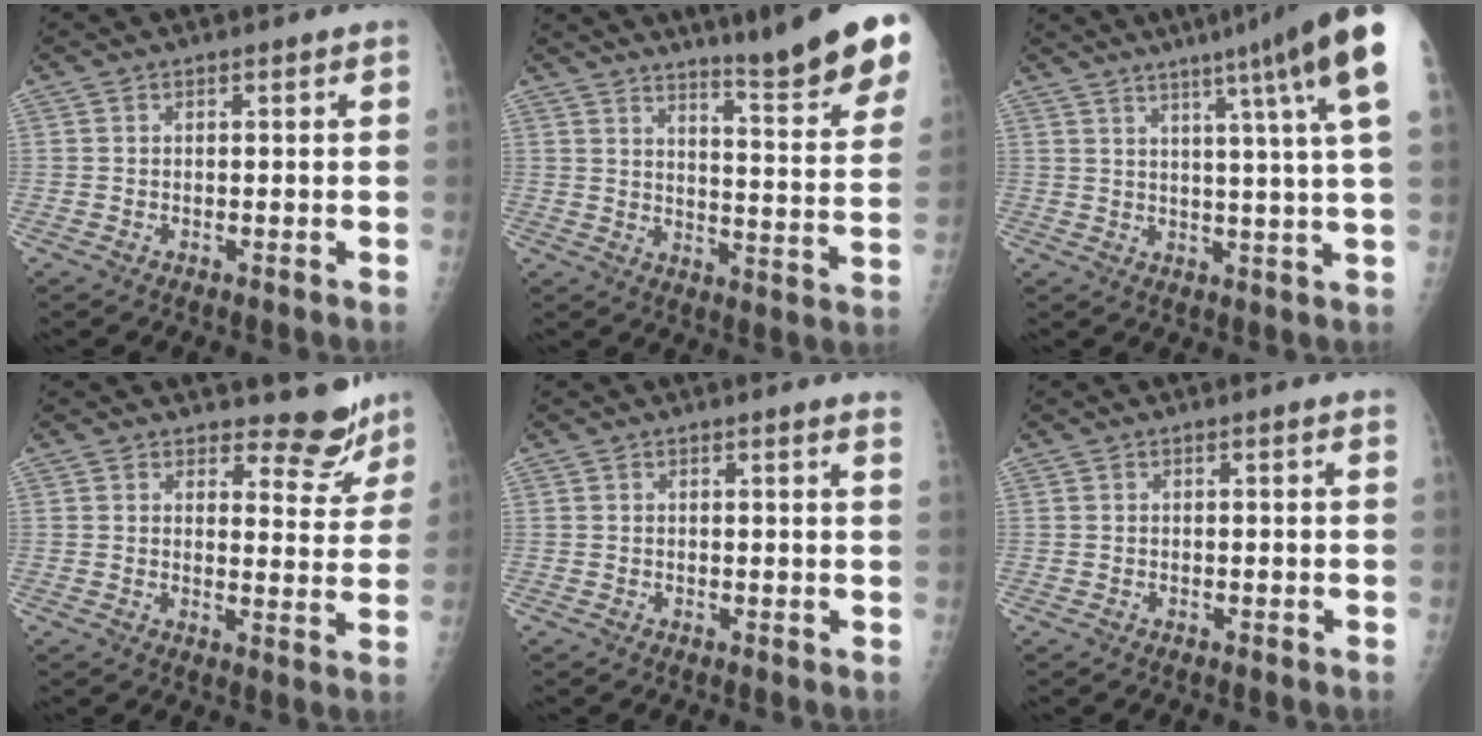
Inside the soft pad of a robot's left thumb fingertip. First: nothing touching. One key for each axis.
{"total": 18.0, "fx": 13.5, "fy": 1.1, "fz": 11.9, "tx": -0.132, "ty": -0.099, "tz": 0.181}
{"total": 17.9, "fx": 10.1, "fy": -0.3, "fz": 14.8, "tx": -0.196, "ty": -0.032, "tz": 0.112}
{"total": 7.2, "fx": 6.6, "fy": 2.7, "fz": 1.0, "tx": 0.018, "ty": -0.063, "tz": 0.077}
{"total": 2.9, "fx": 2.7, "fy": -0.4, "fz": 1.1, "tx": -0.019, "ty": -0.015, "tz": 0.014}
{"total": 0.6, "fx": 0.5, "fy": -0.1, "fz": 0.3, "tx": -0.015, "ty": -0.004, "tz": 0.004}